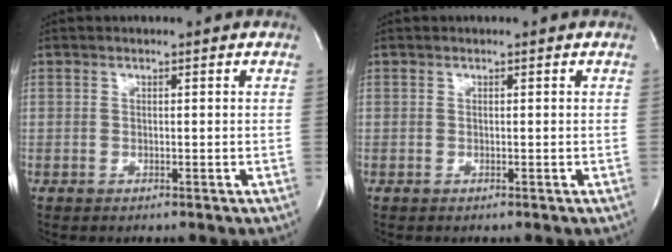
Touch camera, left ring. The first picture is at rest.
{"total": 0.0}